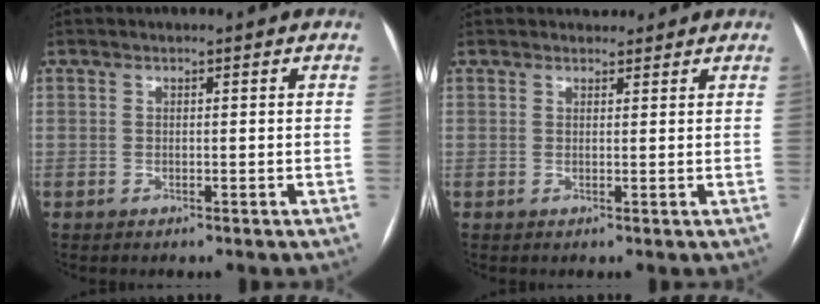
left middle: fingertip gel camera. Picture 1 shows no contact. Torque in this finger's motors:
{"motor_torque": [0.02, -0.05, 0.02, -0.01]}